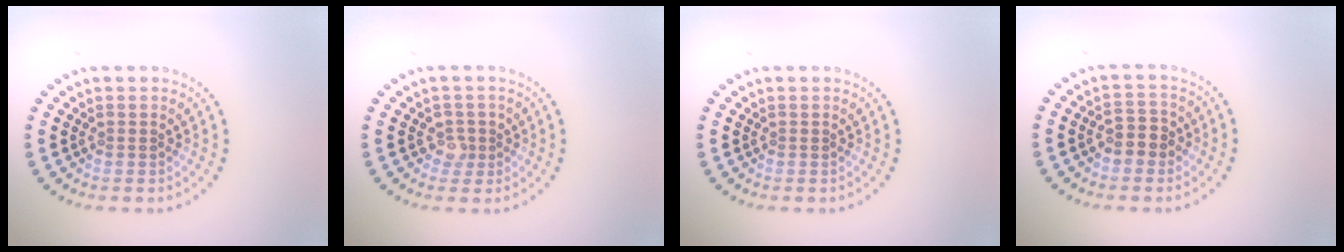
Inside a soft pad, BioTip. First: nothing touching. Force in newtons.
{"total": 1.6, "press": 1.3, "slide": 0.8}
{"total": 0.0}
{"total": 2.4, "press": 2.3, "slide": 0.6}